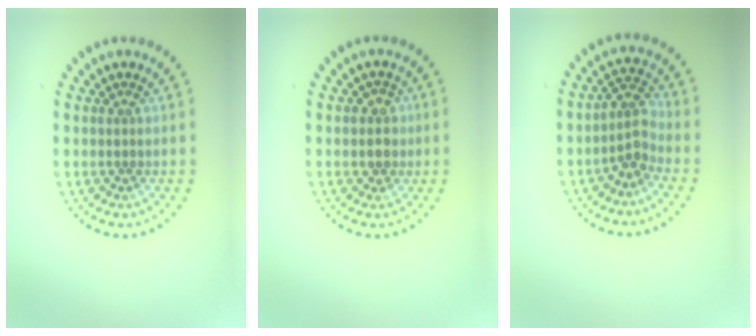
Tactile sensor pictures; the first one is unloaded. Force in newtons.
{"total": 2.0, "press": 1.8, "slide": 0.8}
{"total": 2.6, "press": 2.0, "slide": 1.7}